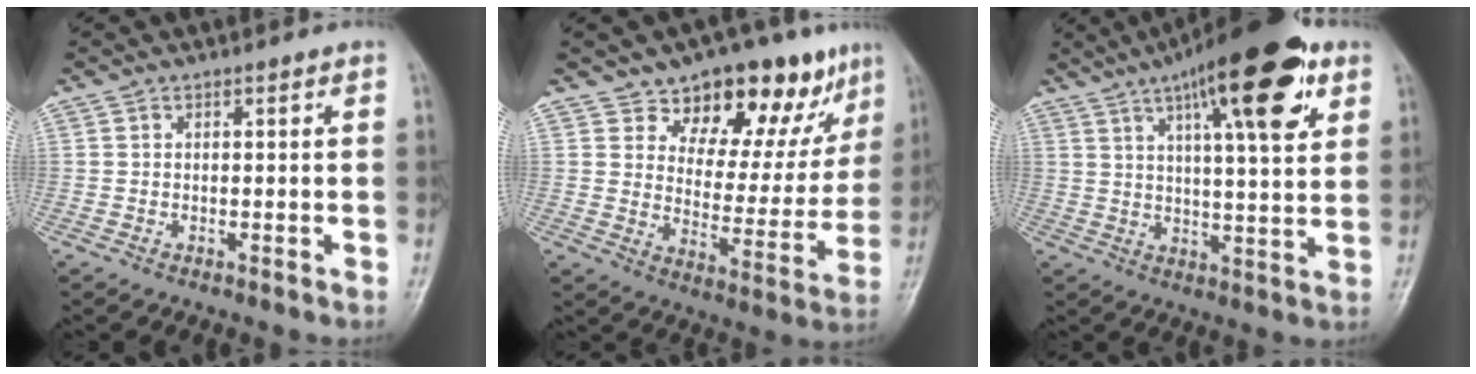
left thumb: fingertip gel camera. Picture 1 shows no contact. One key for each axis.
{"total": 17.3, "fx": 11.2, "fy": 8.8, "fz": 9.9, "tx": -0.060, "ty": -0.056, "tz": 0.166}
{"total": 19.3, "fx": 9.6, "fy": 5.5, "fz": 15.8, "tx": -0.216, "ty": -0.017, "tz": 0.141}